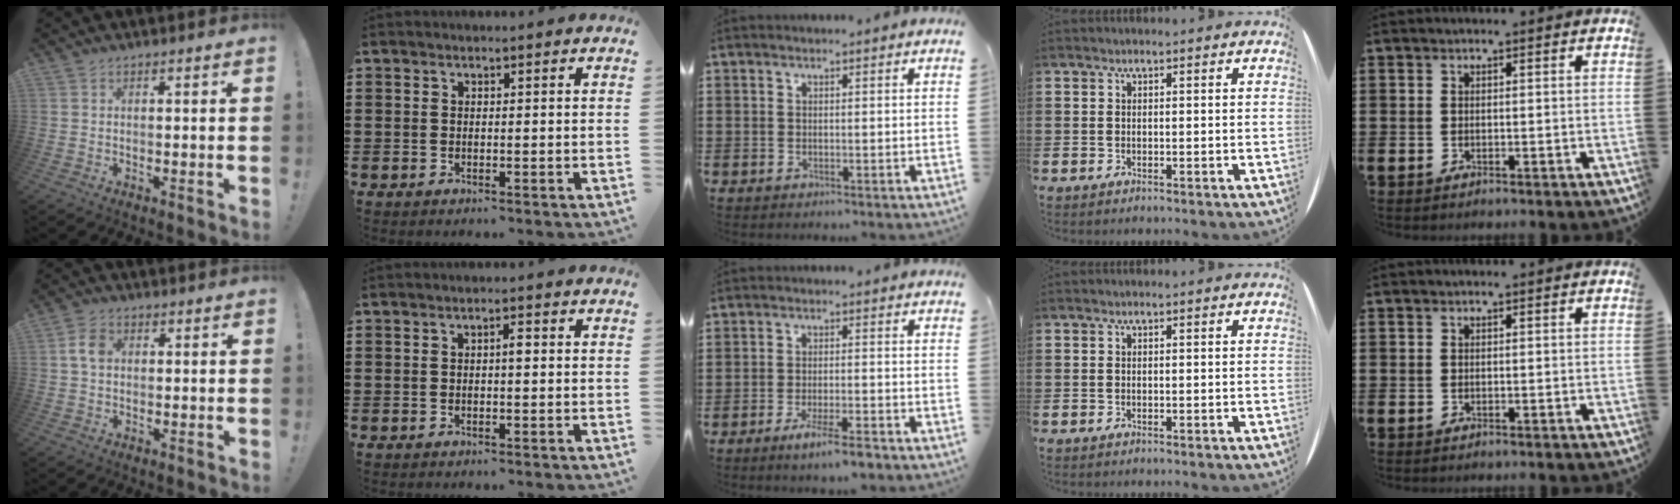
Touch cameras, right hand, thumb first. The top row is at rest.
{"thumb": {"total": 5.3, "force": [0.6, 3.8, 3.6], "torque": [-0.059, 0.005, 0.010]}, "index": {"total": 1.4, "force": [-0.1, 0.3, 1.3], "torque": [-0.025, 0.002, -0.002]}, "middle": {"total": 4.9, "force": [-3.6, 0.3, 3.2], "torque": [-0.058, -0.006, -0.063]}}